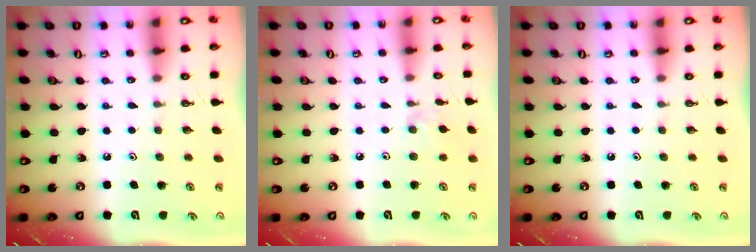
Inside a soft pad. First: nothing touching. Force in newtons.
{"total": 2.5, "press": 2.5, "slide": 0.5}
{"total": 0.0}